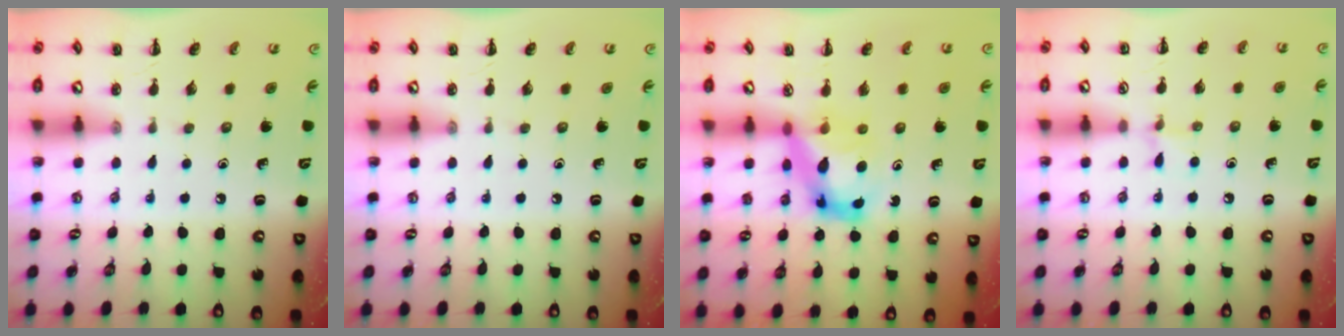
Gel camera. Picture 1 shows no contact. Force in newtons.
{"total": 0.0}
{"total": 7.1, "press": 7.0, "slide": 1.2}
{"total": 5.3, "press": 5.0, "slide": 1.9}